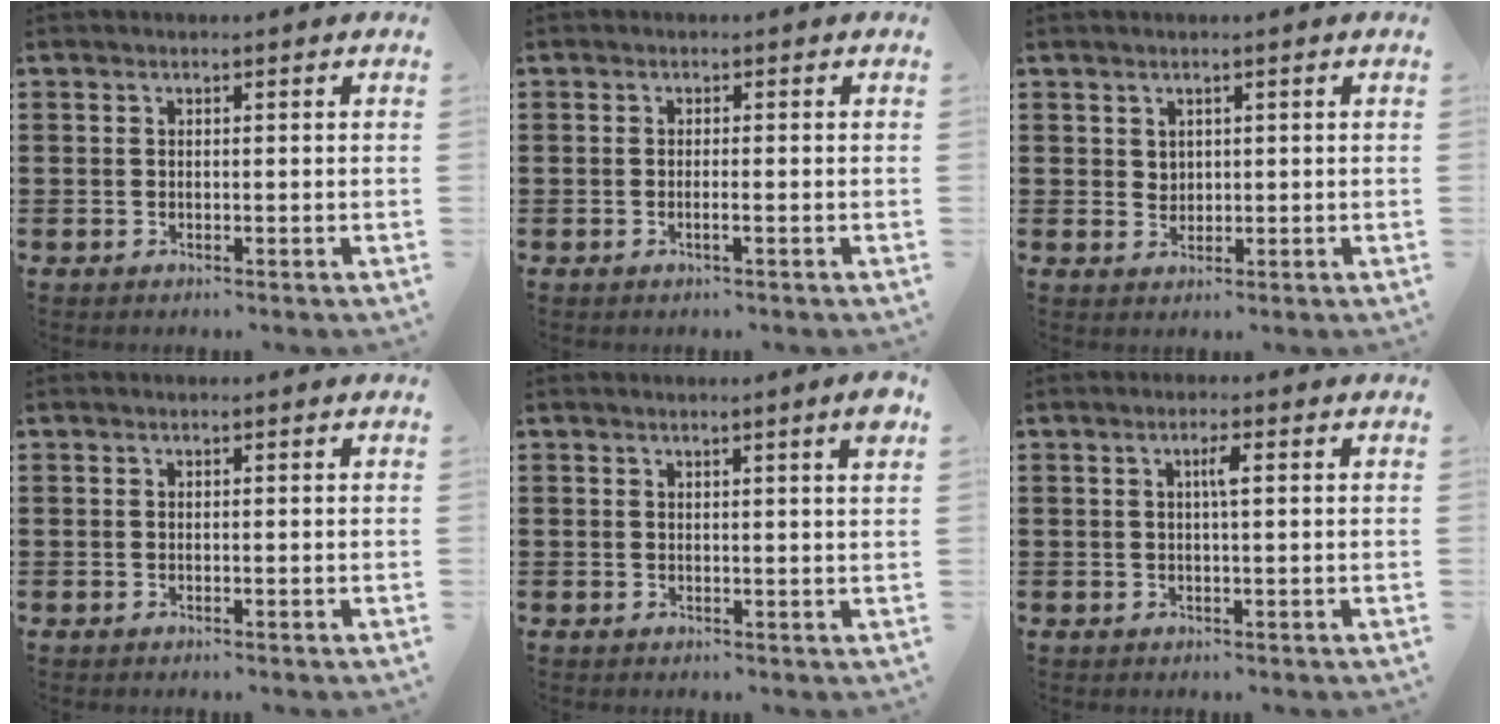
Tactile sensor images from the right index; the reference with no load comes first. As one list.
[{"total": 1.2, "force": [-0.5, -0.1, 1.1], "torque": [-0.017, -0.005, -0.008]}, {"total": 1.8, "force": [1.3, 1.2, 0.2], "torque": [-0.007, 0.006, 0.025]}, {"total": 0.0}, {"total": 2.5, "force": [1.6, -0.3, 1.9], "torque": [-0.030, -0.006, 0.025]}, {"total": 2.0, "force": [0.4, 0.2, 2.0], "torque": [-0.040, 0.001, 0.004]}]